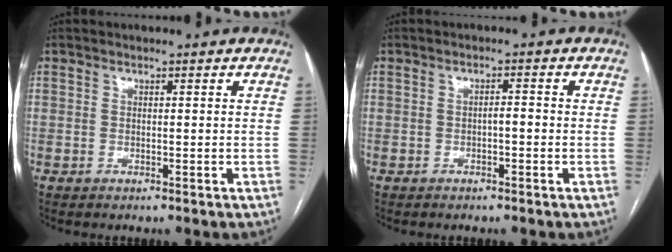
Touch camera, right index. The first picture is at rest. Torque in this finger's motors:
{"motor_torque": [0.45, 0.01, 0.26, 0.05]}